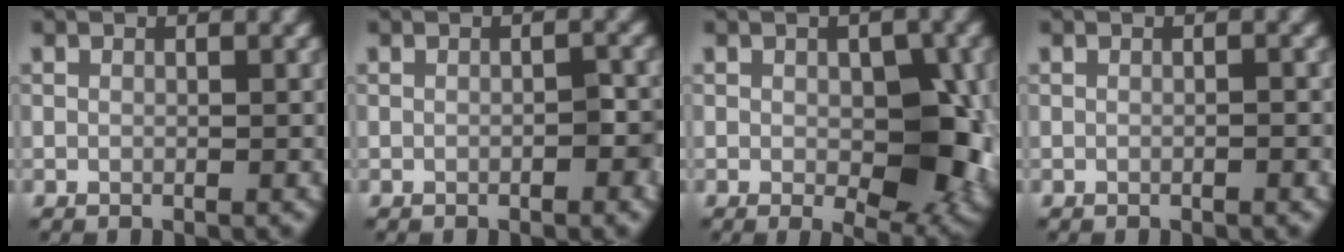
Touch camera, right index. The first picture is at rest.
{"total": 1.6, "force": [-0.5, 0.5, 1.4], "torque": [-0.021, 0.004, -0.007]}
{"total": 8.5, "force": [-0.6, 4.5, 7.2], "torque": [-0.102, -0.015, 0.003]}
{"total": 0.7, "force": [-0.3, 0.0, 0.6], "torque": [-0.010, 0.004, -0.005]}